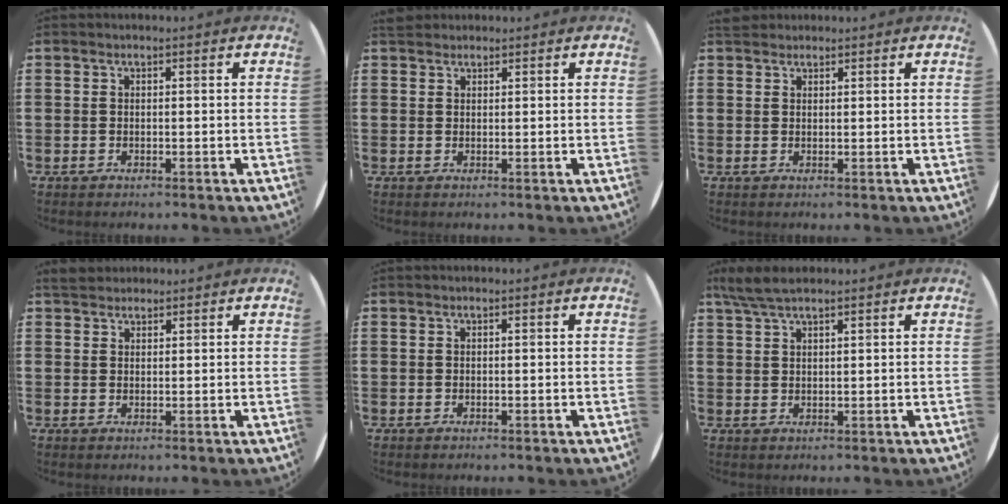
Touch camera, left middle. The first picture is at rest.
{"total": 1.3, "force": [1.2, 0.5, 0.2], "torque": [-0.005, 0.005, 0.024]}
{"total": 1.5, "force": [1.4, 0.5, 0.2], "torque": [-0.007, 0.005, 0.027]}
{"total": 2.5, "force": [2.3, 0.8, 0.4], "torque": [-0.006, -0.001, 0.044]}
{"total": 0.0}
{"total": 4.0, "force": [3.2, 0.7, 2.3], "torque": [-0.051, 0.002, 0.060]}